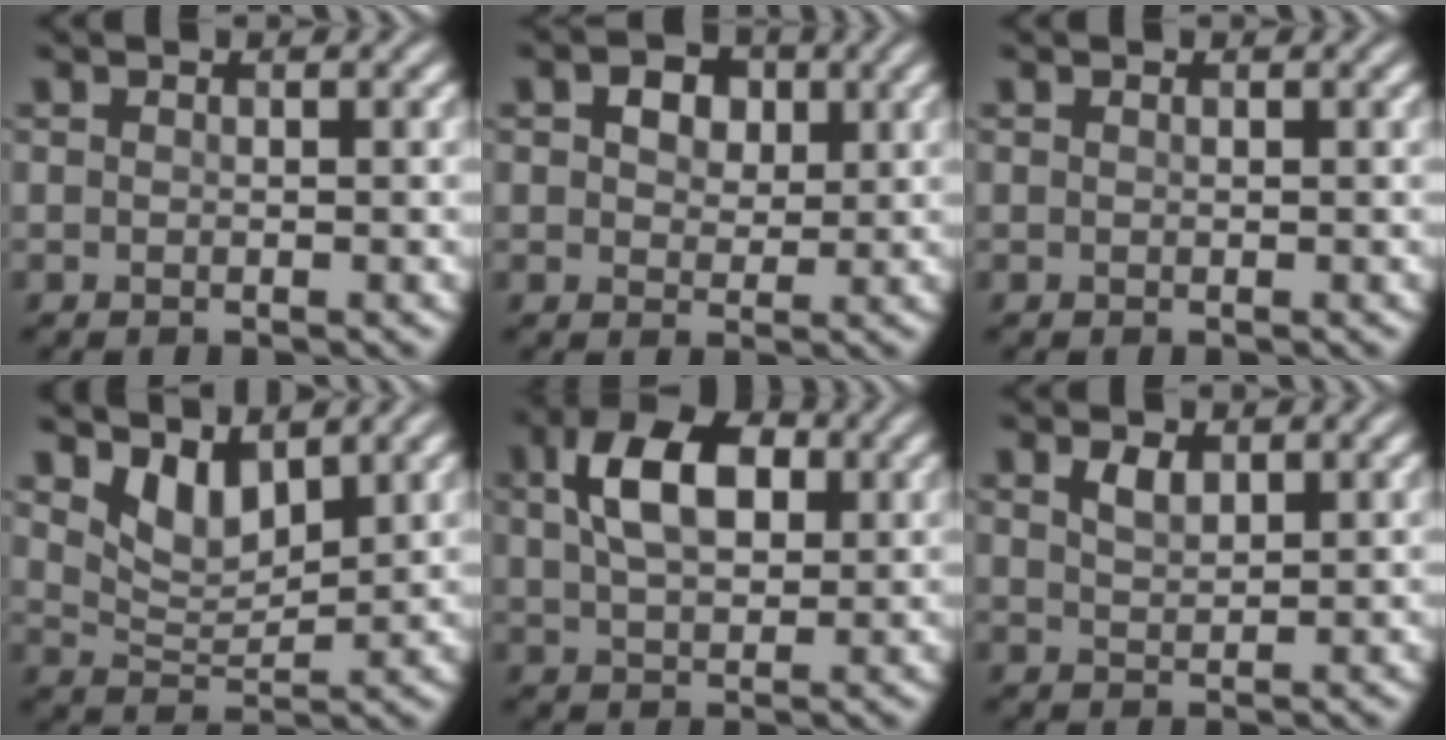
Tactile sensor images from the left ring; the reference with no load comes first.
{"total": 3.1, "force": [1.2, 2.3, 1.8], "torque": [-0.034, 0.002, 0.011]}
{"total": 0.0}
{"total": 3.5, "force": [2.4, 1.6, 2.0], "torque": [-0.048, -0.011, 0.046]}
{"total": 6.9, "force": [2.0, 4.1, 5.1], "torque": [-0.098, 0.012, 0.029]}
{"total": 1.8, "force": [1.1, 0.9, 1.1], "torque": [-0.022, 0.001, 0.025]}